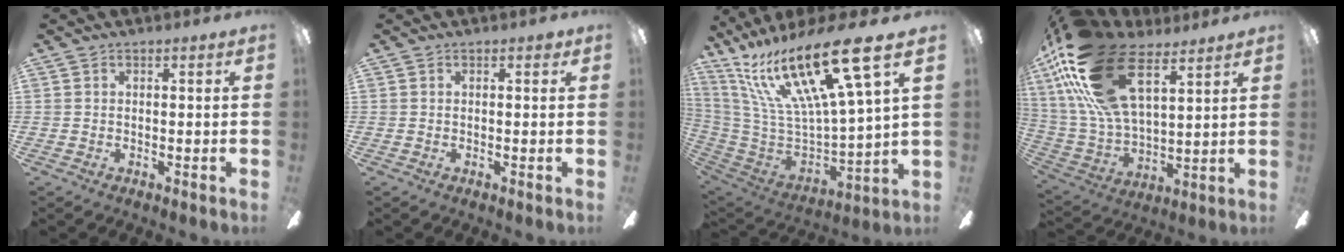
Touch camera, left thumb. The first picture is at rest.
{"total": 0.9, "force": [0.4, 0.5, 0.5], "torque": [-0.011, 0.004, 0.006]}
{"total": 27.9, "force": [16.4, 7.0, 21.5], "torque": [-0.424, -0.109, 0.261]}
{"total": 25.7, "force": [13.9, 12.1, 17.9], "torque": [-0.370, -0.050, 0.248]}